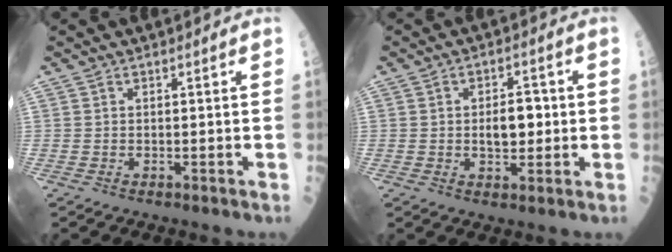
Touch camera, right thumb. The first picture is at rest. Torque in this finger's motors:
{"motor_torque": [0.64, 0.89, 0.75, 0.08, 0.02]}